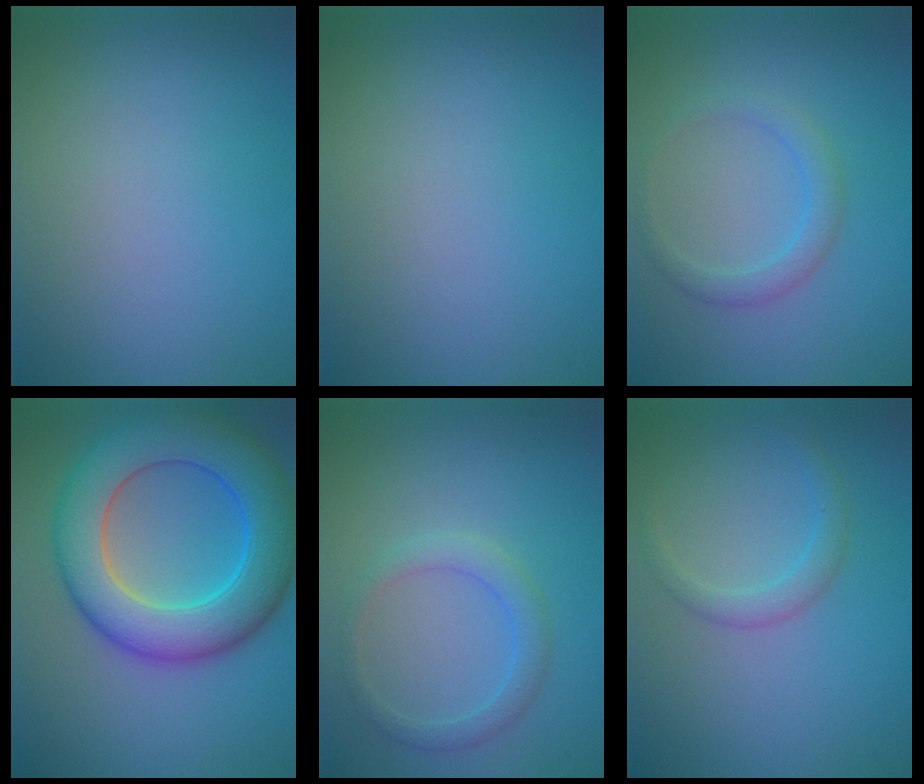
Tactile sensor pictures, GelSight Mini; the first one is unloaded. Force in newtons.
{"total": 0.0}
{"total": 2.0, "press": 2.0, "slide": 0.1}
{"total": 10.1, "press": 10.1, "slide": 0.3}
{"total": 2.1, "press": 2.1, "slide": 0.1}
{"total": 1.7, "press": 1.7, "slide": 0.1}